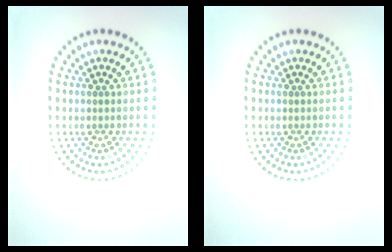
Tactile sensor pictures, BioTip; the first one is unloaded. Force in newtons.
{"total": 0.0}